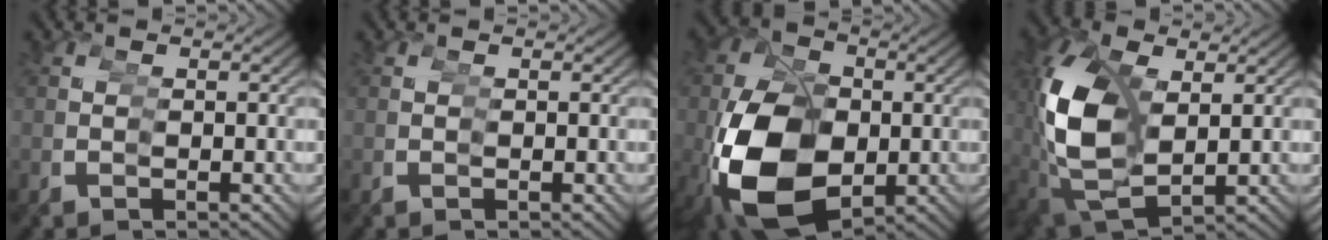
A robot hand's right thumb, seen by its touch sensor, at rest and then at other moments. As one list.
[{"total": 0.0}, {"total": 13.8, "force": [-1.9, 10.0, 9.3], "torque": [-0.200, -0.044, -0.005]}, {"total": 9.5, "force": [-0.4, 7.4, 5.9], "torque": [-0.159, -0.037, 0.014]}]